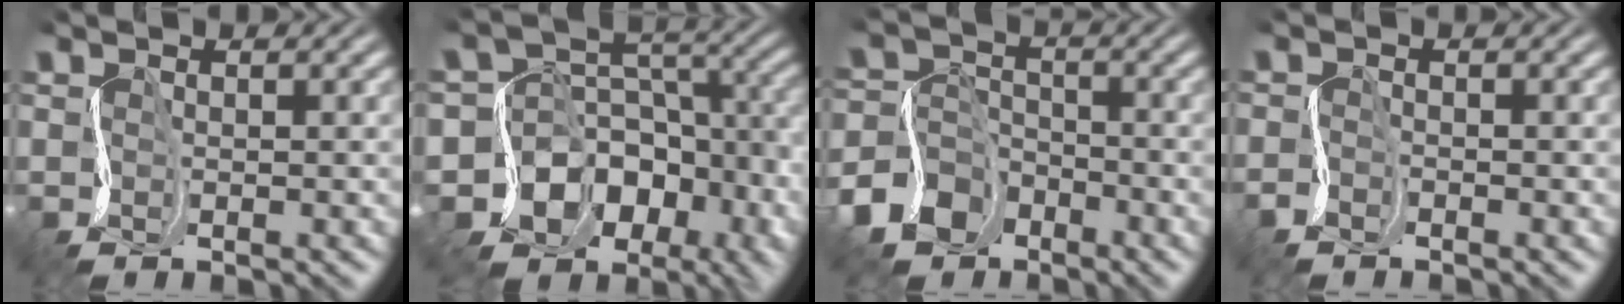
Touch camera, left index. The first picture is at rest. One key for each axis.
{"total": 12.9, "fx": -6.2, "fy": 10.4, "fz": 4.5, "tx": -0.067, "ty": 0.000, "tz": -0.101}
{"total": 6.0, "fx": -4.1, "fy": 4.1, "fz": 1.5, "tx": -0.027, "ty": -0.002, "tz": -0.083}
{"total": 0.9, "fx": -0.9, "fy": 0.1, "fz": 0.0, "tx": -0.005, "ty": -0.002, "tz": -0.023}